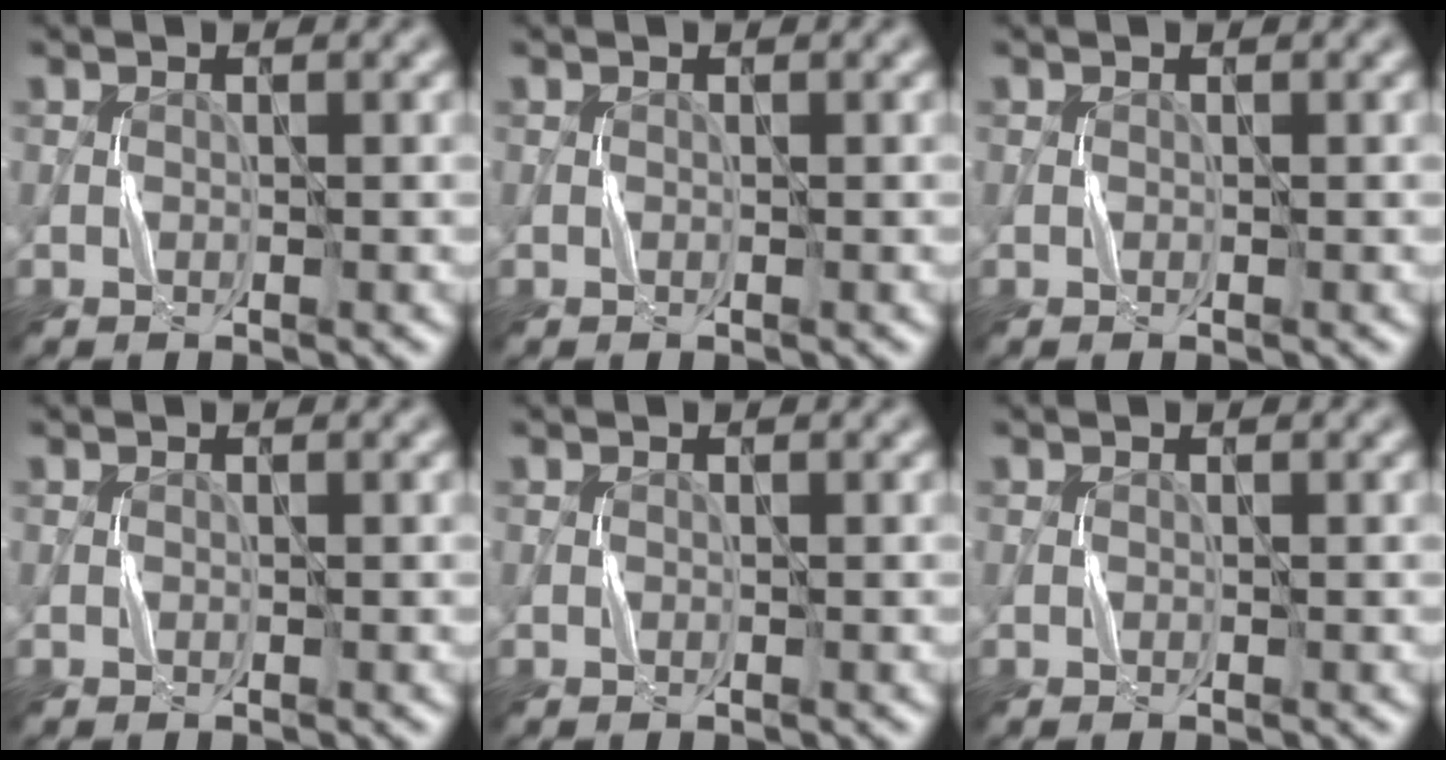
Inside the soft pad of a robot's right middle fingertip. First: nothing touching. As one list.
[{"total": 0.0}, {"total": 0.0}, {"total": 0.0}, {"total": 0.0}, {"total": 0.0}]